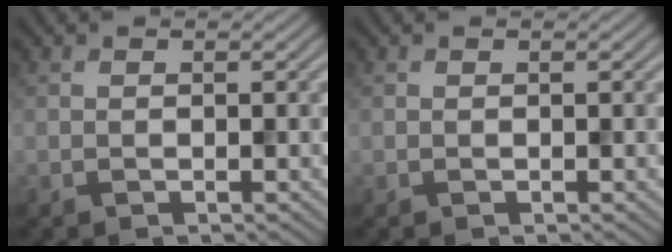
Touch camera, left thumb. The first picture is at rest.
{"total": 0.0}